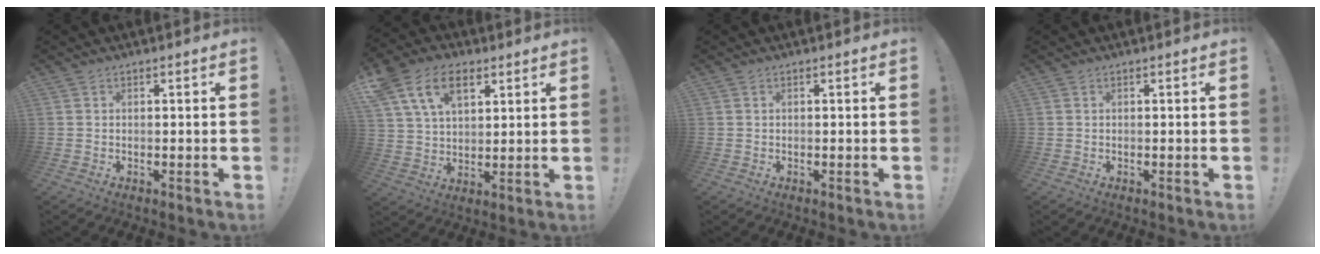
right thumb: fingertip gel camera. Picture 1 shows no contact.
{"total": 14.5, "force": [7.1, 9.4, 8.6], "torque": [-0.154, -0.007, 0.138]}
{"total": 0.0}
{"total": 0.0}